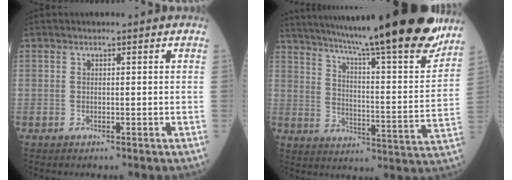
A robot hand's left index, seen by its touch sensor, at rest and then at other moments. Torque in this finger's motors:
{"motor_torque": [0.58, -0.58, 0.92, 0.21]}